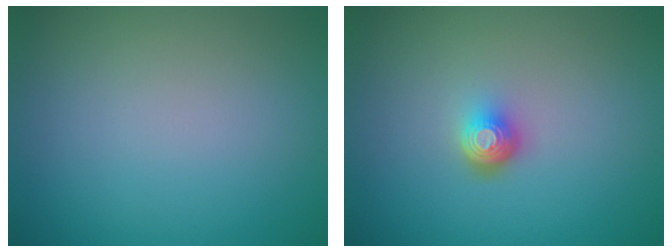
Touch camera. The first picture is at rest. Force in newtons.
{"total": 2.3, "press": 1.4, "slide": 1.8}